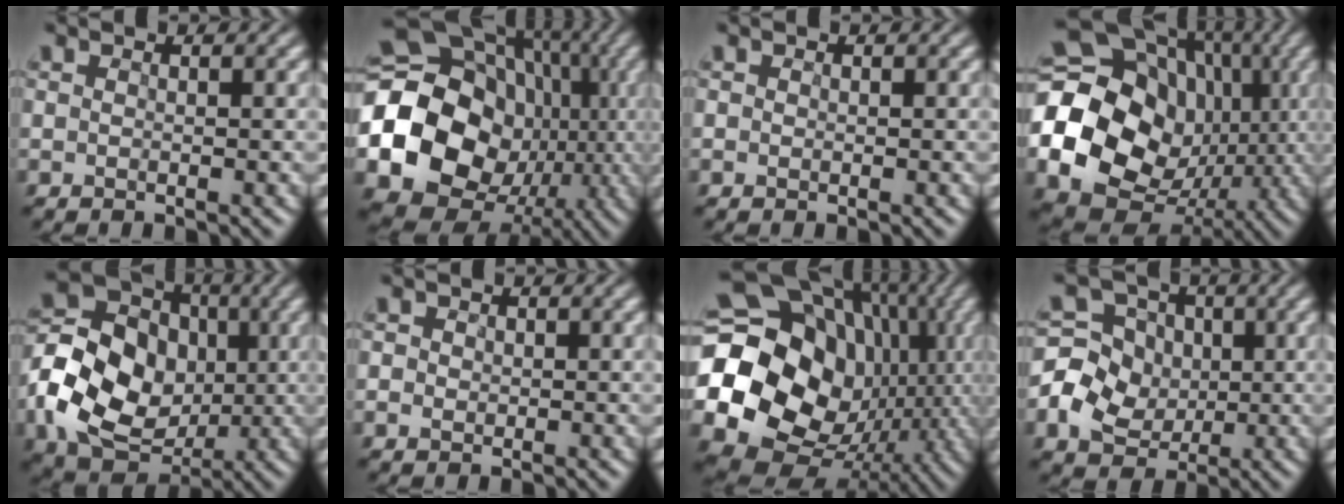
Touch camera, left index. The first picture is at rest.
{"total": 20.6, "force": [-1.9, 18.2, 9.6], "torque": [-0.191, -0.019, -0.042]}
{"total": 0.7, "force": [0.1, 0.6, 0.3], "torque": [0.007, 0.006, -0.005]}
{"total": 23.1, "force": [0.1, 20.2, 11.1], "torque": [-0.248, 0.018, -0.018]}
{"total": 14.5, "force": [-1.9, 12.0, 8.0], "torque": [-0.173, 0.005, -0.044]}
{"total": 2.1, "force": [0.3, 1.9, 0.9], "torque": [0.000, 0.021, -0.011]}
{"total": 22.3, "force": [0.8, 19.2, 11.4], "torque": [-0.248, -0.012, 0.005]}
{"total": 8.8, "force": [-0.1, 7.8, 4.0], "torque": [-0.103, 0.023, -0.024]}